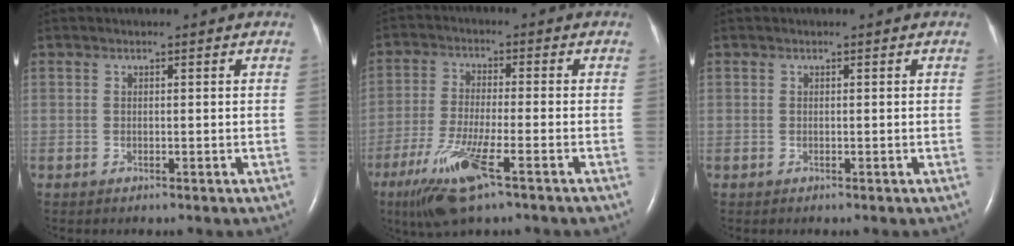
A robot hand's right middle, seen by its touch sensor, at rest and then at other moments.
{"total": 10.8, "force": [-6.1, 0.8, 8.9], "torque": [-0.186, -0.029, -0.109]}
{"total": 0.0}